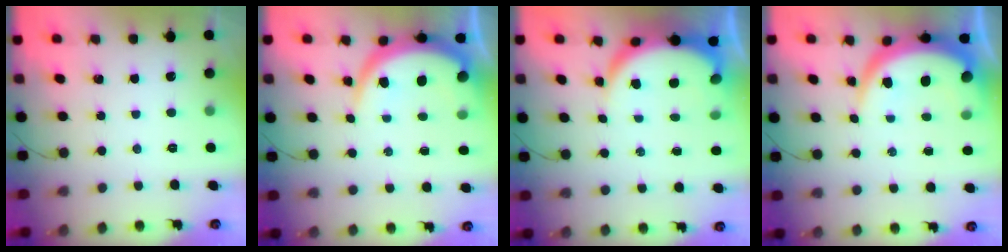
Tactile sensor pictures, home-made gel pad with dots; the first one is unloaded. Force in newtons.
{"total": 10.5, "press": 10.4, "slide": 1.1}
{"total": 8.1, "press": 8.0, "slide": 0.9}
{"total": 11.4, "press": 11.3, "slide": 1.1}